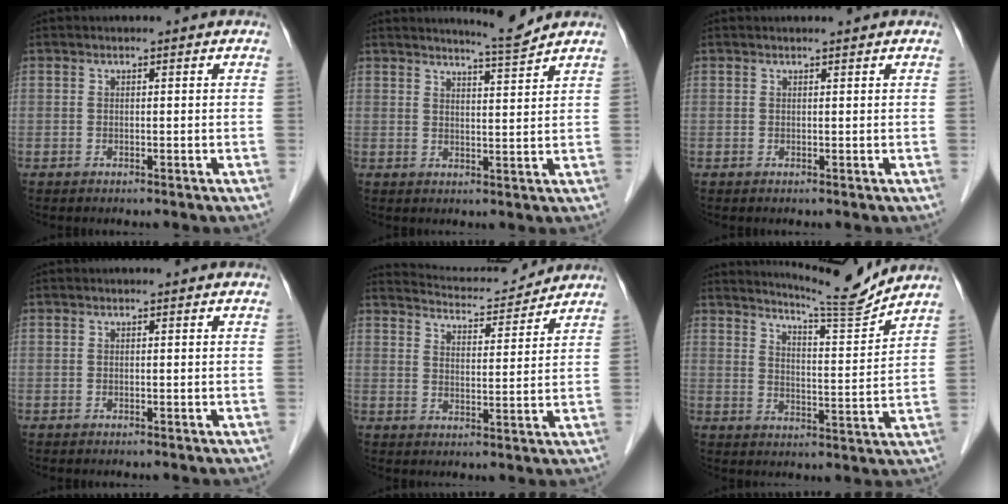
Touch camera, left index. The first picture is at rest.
{"total": 3.7, "force": [3.5, -1.3, 0.2], "torque": [-0.012, -0.019, 0.060]}
{"total": 0.7, "force": [0.6, -0.1, 0.1], "torque": [-0.007, 0.000, 0.012]}
{"total": 0.0}
{"total": 10.0, "force": [9.9, 0.6, 1.3], "torque": [-0.028, 0.010, 0.149]}
{"total": 9.4, "force": [9.1, -1.7, 1.6], "torque": [-0.042, -0.034, 0.143]}